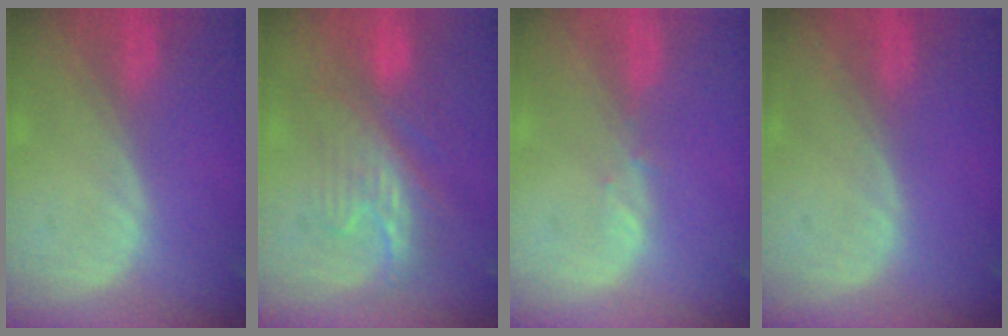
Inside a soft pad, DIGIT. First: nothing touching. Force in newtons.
{"total": 7.9, "press": 7.8, "slide": 1.4}
{"total": 0.8, "press": 0.8, "slide": 0.3}
{"total": 0.0}